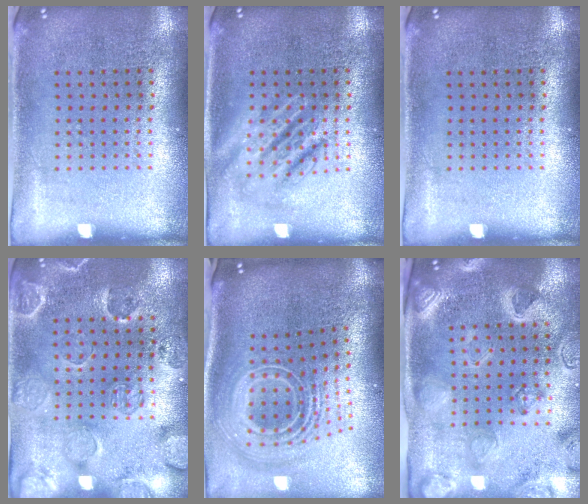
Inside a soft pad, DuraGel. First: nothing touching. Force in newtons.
{"total": 2.8, "press": 2.8, "slide": 0.3}
{"total": 0.0}
{"total": 2.4, "press": 2.1, "slide": 1.3}
{"total": 3.0, "press": 1.9, "slide": 2.3}
{"total": 3.0, "press": 3.0, "slide": 0.5}